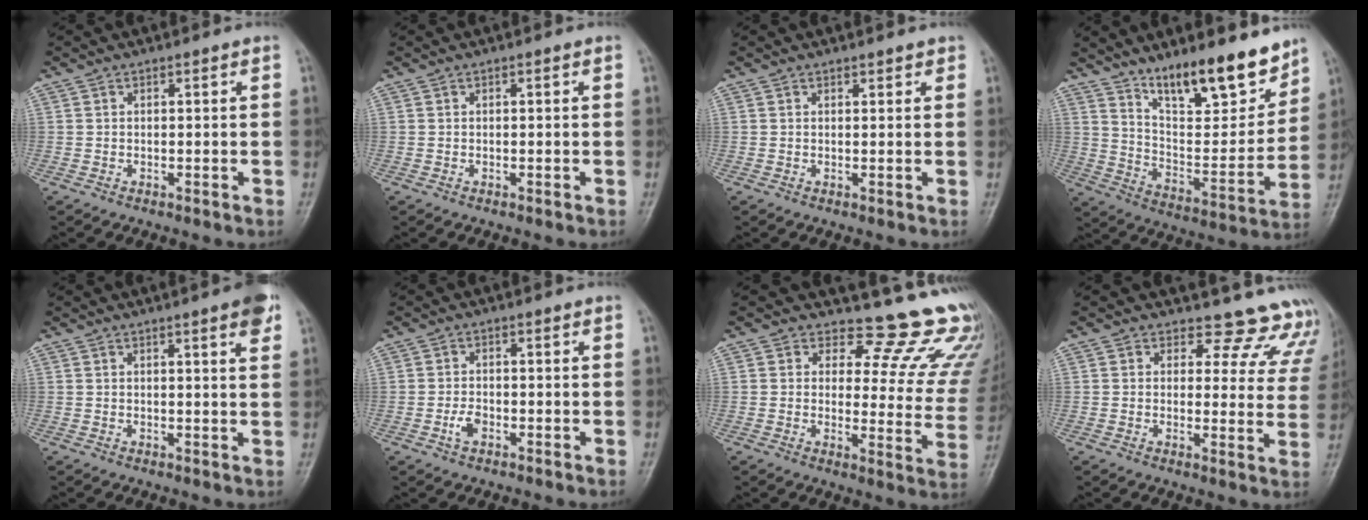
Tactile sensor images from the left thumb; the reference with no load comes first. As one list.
[{"total": 0.0}, {"total": 1.2, "force": [1.0, 0.6, 0.4], "torque": [0.003, -0.005, 0.010]}, {"total": 18.1, "force": [13.2, 5.5, 11.1], "torque": [-0.129, -0.085, 0.224]}, {"total": 5.0, "force": [2.9, 0.7, 4.0], "torque": [-0.042, -0.006, 0.033]}, {"total": 2.3, "force": [-0.9, 1.4, 1.6], "torque": [-0.031, 0.004, -0.019]}, {"total": 16.3, "force": [14.4, 5.6, 5.2], "torque": [-0.007, -0.141, 0.145]}, {"total": 13.1, "force": [12.1, 5.0, 0.1], "torque": [0.051, -0.103, 0.102]}]